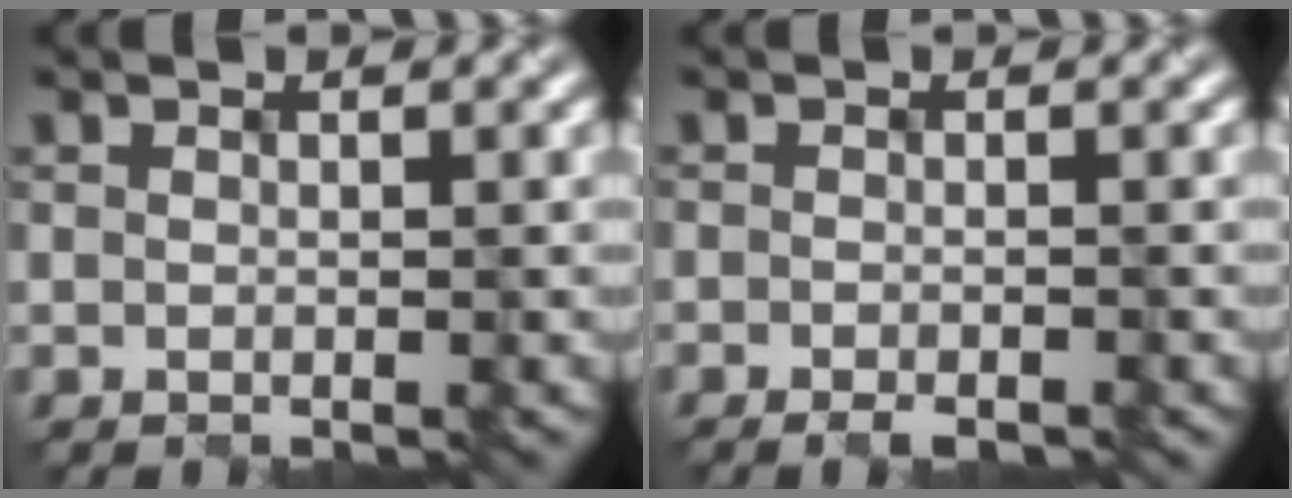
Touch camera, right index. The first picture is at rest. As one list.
[{"total": 1.0, "force": [-0.8, 0.0, 0.6], "torque": [-0.008, -0.002, -0.015]}]